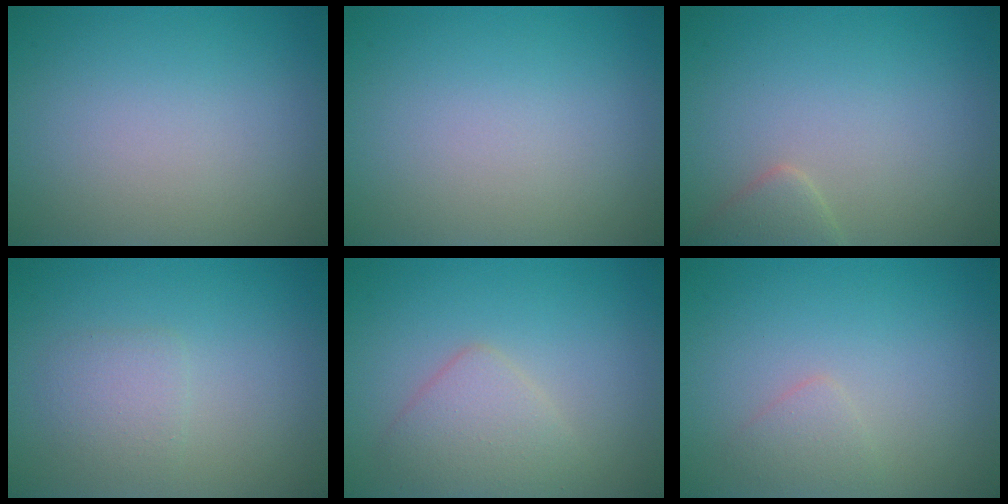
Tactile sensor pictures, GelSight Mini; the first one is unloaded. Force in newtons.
{"total": 0.0}
{"total": 1.8, "press": 1.8, "slide": 0.1}
{"total": 1.9, "press": 1.9, "slide": 0.1}
{"total": 3.0, "press": 3.0, "slide": 0.1}
{"total": 1.2, "press": 1.2, "slide": 0.0}